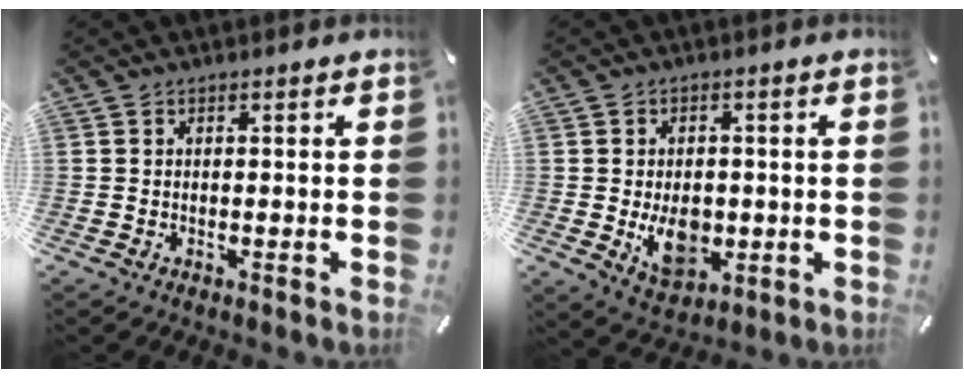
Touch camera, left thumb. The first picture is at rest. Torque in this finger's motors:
{"motor_torque": [0.91, 2.39, 0.54, -0.34, 0.12]}